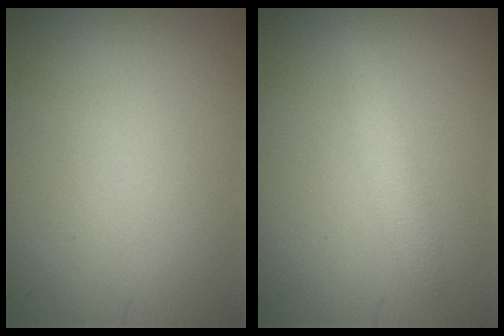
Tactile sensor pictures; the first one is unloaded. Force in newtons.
{"total": 1.8, "press": 1.8, "slide": 0.0}